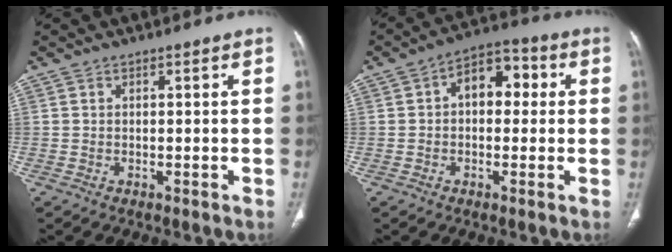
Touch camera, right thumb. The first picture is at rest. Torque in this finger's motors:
{"motor_torque": [0.41, 1.94, 1.17, -0.29, 0.04]}